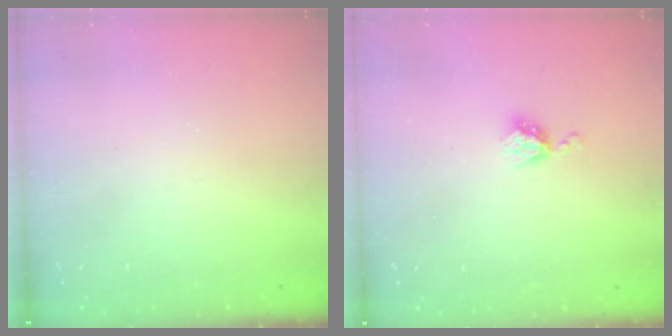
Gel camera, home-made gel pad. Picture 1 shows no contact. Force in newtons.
{"total": 4.5, "press": 4.4, "slide": 0.7}